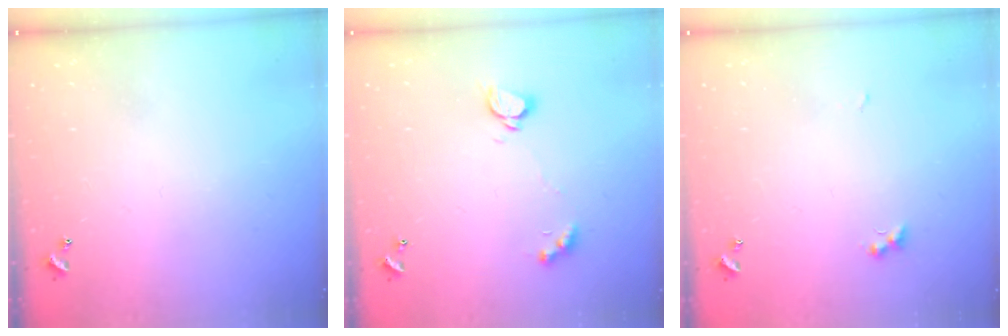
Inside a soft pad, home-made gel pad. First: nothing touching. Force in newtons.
{"total": 2.3, "press": 2.2, "slide": 0.3}
{"total": 2.7, "press": 2.6, "slide": 0.7}